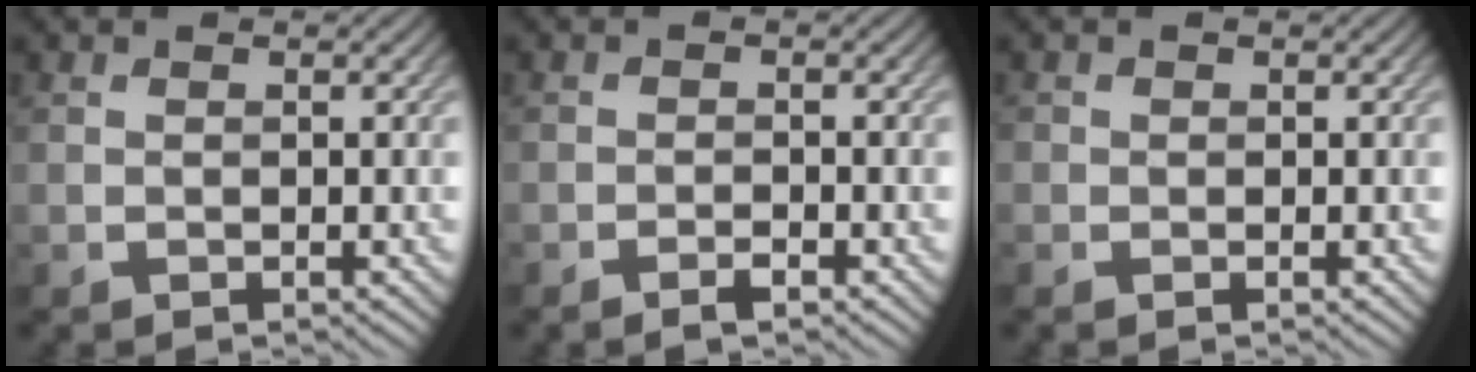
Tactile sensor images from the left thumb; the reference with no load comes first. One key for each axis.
{"total": 1.2, "fx": -0.9, "fy": 0.3, "fz": 0.7, "tx": -0.013, "ty": 0.000, "tz": -0.016}
{"total": 0.5, "fx": 0.0, "fy": 0.5, "fz": 0.0, "tx": 0.002, "ty": -0.003, "tz": -0.002}